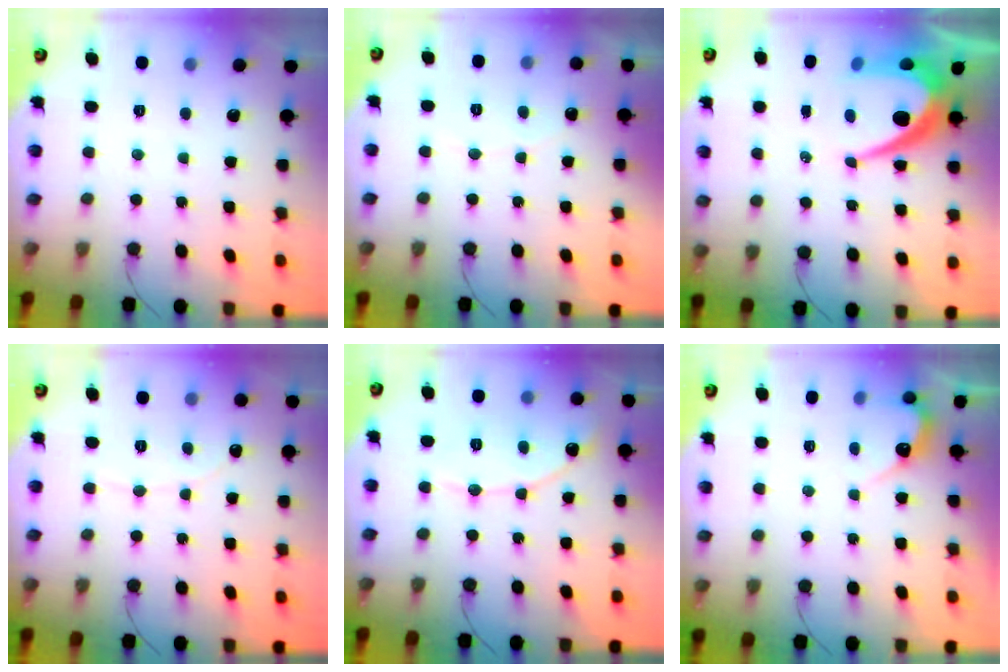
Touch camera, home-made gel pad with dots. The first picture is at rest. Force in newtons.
{"total": 2.8, "press": 2.8, "slide": 0.2}
{"total": 11.8, "press": 11.7, "slide": 1.1}
{"total": 2.9, "press": 2.9, "slide": 0.3}
{"total": 9.5, "press": 9.5, "slide": 0.8}
{"total": 4.5, "press": 4.4, "slide": 0.4}